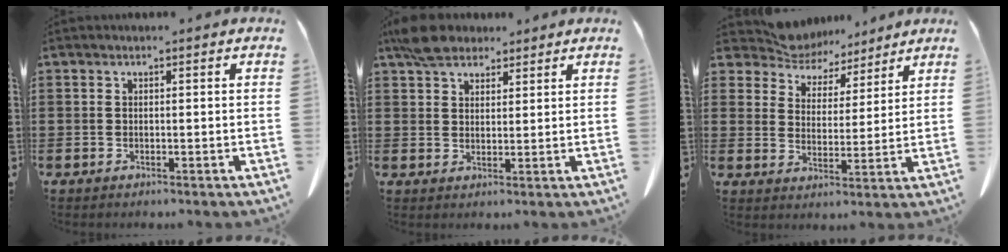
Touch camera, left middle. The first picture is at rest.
{"total": 5.4, "force": [4.3, 2.5, 2.1], "torque": [-0.047, 0.002, 0.082]}
{"total": 6.4, "force": [6.0, 2.3, 0.2], "torque": [-0.044, -0.038, 0.108]}